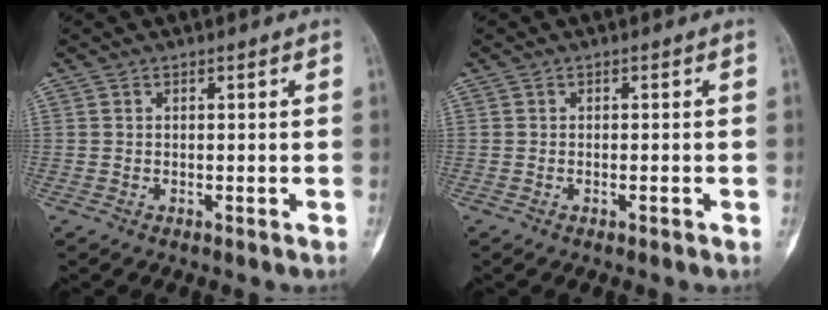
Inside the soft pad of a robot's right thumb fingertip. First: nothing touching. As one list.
[{"total": 0.8, "force": [-0.3, 0.2, 0.7], "torque": [-0.014, 0.003, -0.004]}]